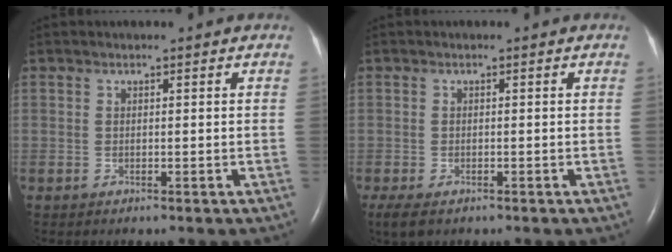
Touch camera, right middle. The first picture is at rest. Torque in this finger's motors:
{"motor_torque": [0.31, -0.24, 0.00, 0.01]}